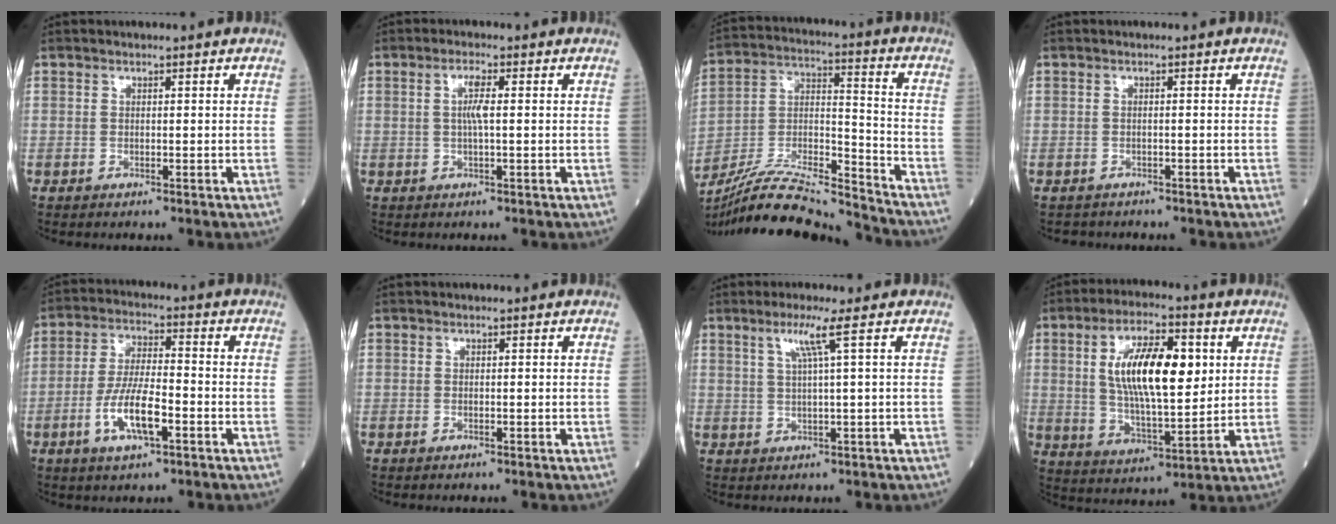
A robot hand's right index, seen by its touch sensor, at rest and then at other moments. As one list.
[{"total": 2.9, "force": [0.3, 0.2, 2.8], "torque": [-0.057, 0.002, 0.005]}, {"total": 19.5, "force": [-18.5, 0.3, 6.2], "torque": [-0.132, 0.006, -0.319]}, {"total": 2.0, "force": [-1.8, 1.0, 0.0], "torque": [-0.010, 0.000, -0.027]}, {"total": 8.9, "force": [-3.3, 2.2, 8.0], "torque": [-0.160, -0.002, -0.061]}, {"total": 0.0}, {"total": 3.9, "force": [1.7, -1.1, 3.3], "torque": [-0.071, -0.001, 0.036]}, {"total": 14.3, "force": [3.2, 4.6, 13.2], "torque": [-0.243, 0.008, 0.055]}]